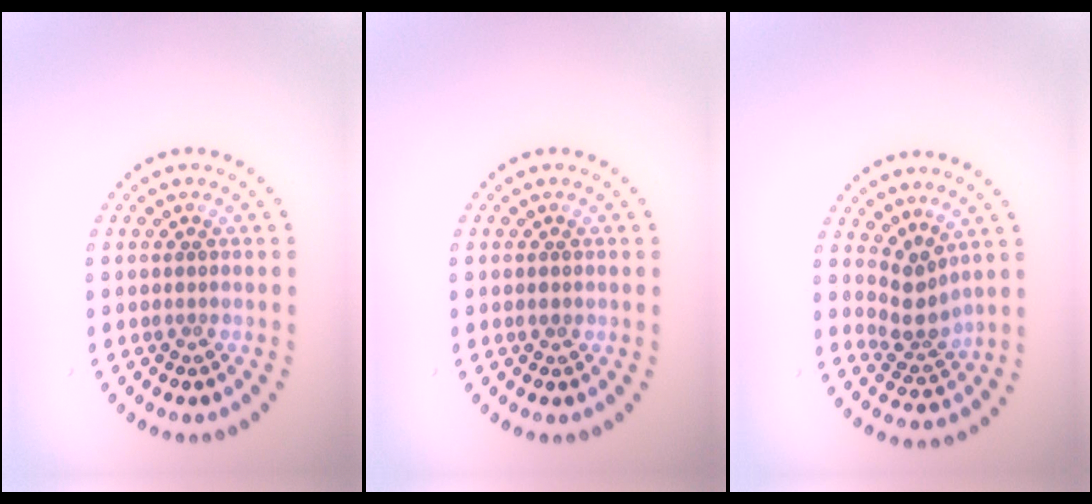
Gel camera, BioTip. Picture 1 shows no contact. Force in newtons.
{"total": 0.8, "press": 0.8, "slide": 0.1}
{"total": 2.9, "press": 2.1, "slide": 2.0}